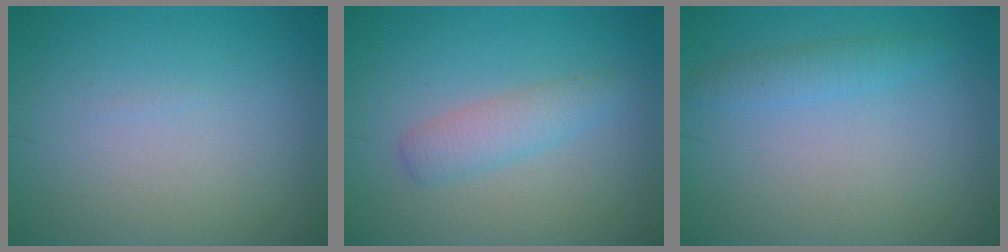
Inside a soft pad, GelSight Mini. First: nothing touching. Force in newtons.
{"total": 2.4, "press": 2.4, "slide": 0.0}
{"total": 1.7, "press": 1.7, "slide": 0.0}